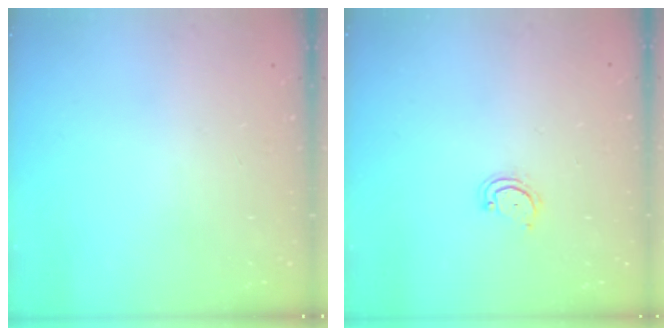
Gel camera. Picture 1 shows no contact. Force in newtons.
{"total": 3.4, "press": 3.4, "slide": 0.2}